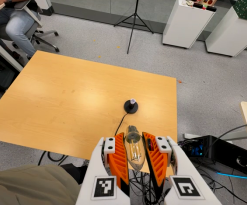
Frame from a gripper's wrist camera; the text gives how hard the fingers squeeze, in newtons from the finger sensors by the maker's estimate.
{"total": 20.0, "left": 21.6, "right": 18.4}